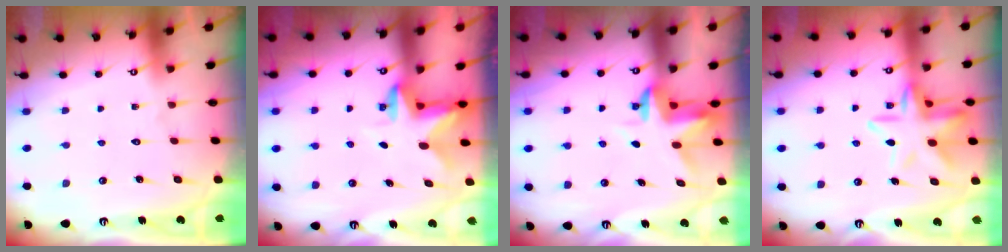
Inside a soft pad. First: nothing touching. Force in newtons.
{"total": 2.6, "press": 2.5, "slide": 0.5}
{"total": 3.6, "press": 3.6, "slide": 0.2}
{"total": 13.2, "press": 13.1, "slide": 1.3}